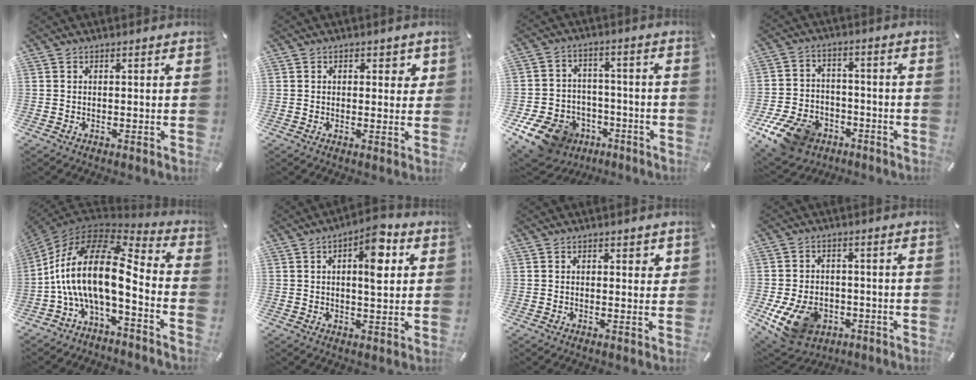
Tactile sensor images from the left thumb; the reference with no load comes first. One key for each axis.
{"total": 2.2, "fx": 0.6, "fy": 1.6, "fz": 1.5, "tx": -0.007, "ty": -0.001, "tz": 0.003}
{"total": 12.5, "fx": -7.2, "fy": 9.1, "fz": 4.5, "tx": -0.086, "ty": 0.052, "tz": -0.123}
{"total": 12.4, "fx": -7.6, "fy": 8.2, "fz": 5.3, "tx": -0.097, "ty": 0.053, "tz": -0.135}
{"total": 19.2, "fx": -0.6, "fy": 8.5, "fz": 17.2, "tx": -0.374, "ty": -0.023, "tz": -0.013}
{"total": 9.4, "fx": 2.9, "fy": 4.2, "fz": 7.9, "tx": -0.105, "ty": -0.007, "tz": 0.042}
{"total": 1.7, "fx": 0.6, "fy": 1.1, "fz": 1.2, "tx": -0.002, "ty": -0.003, "tz": 0.003}
{"total": 12.4, "fx": -4.6, "fy": 9.1, "fz": 7.0, "tx": -0.139, "ty": 0.020, "tz": -0.079}